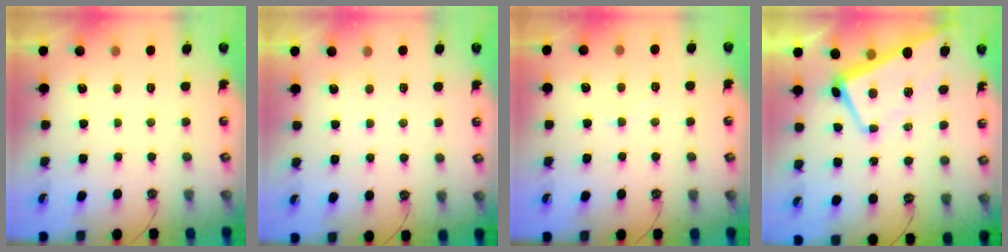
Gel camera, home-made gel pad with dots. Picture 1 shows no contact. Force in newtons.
{"total": 1.9, "press": 1.9, "slide": 0.3}
{"total": 1.1, "press": 1.0, "slide": 0.5}
{"total": 0.8, "press": 0.2, "slide": 0.8}